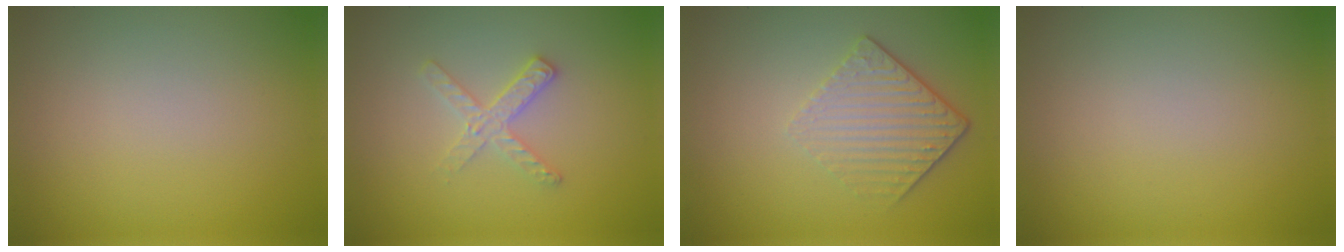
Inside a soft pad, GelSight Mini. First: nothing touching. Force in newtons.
{"total": 2.2, "press": 2.2, "slide": 0.3}
{"total": 4.4, "press": 3.0, "slide": 3.1}
{"total": 0.0}